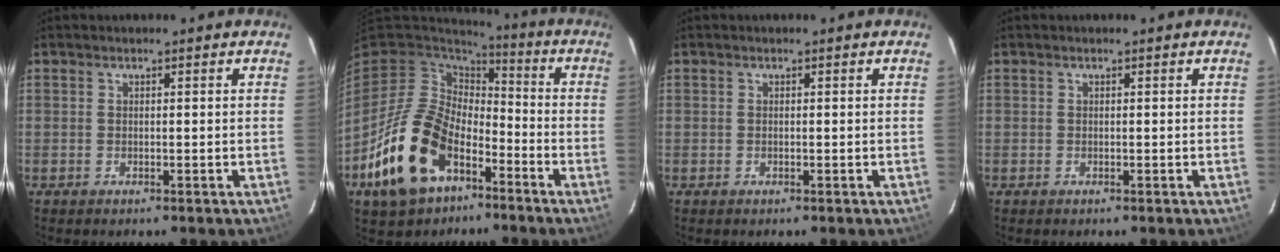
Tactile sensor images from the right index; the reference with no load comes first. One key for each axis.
{"total": 20.0, "fx": -9.6, "fy": 12.6, "fz": 12.1, "tx": -0.270, "ty": -0.002, "tz": -0.159}
{"total": 0.0}
{"total": 0.0}